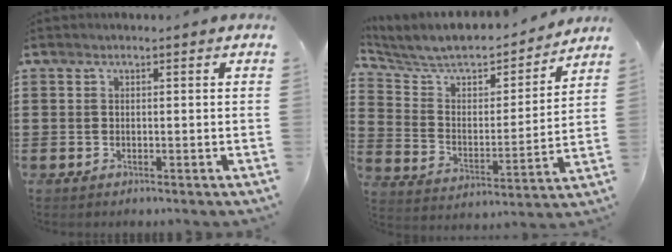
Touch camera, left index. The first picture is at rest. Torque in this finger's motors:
{"motor_torque": [1.73, -0.40, 0.18, -0.01]}